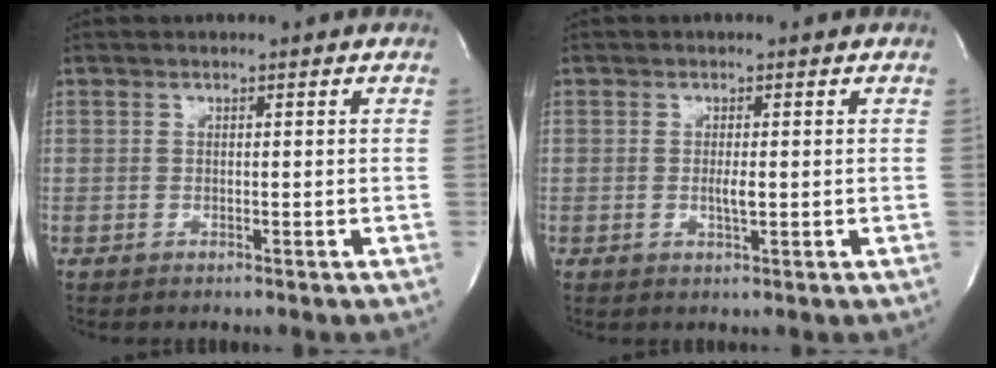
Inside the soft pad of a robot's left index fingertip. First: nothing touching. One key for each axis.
{"total": 1.8, "fx": -0.2, "fy": 0.3, "fz": 1.8, "tx": -0.035, "ty": -0.004, "tz": -0.004}